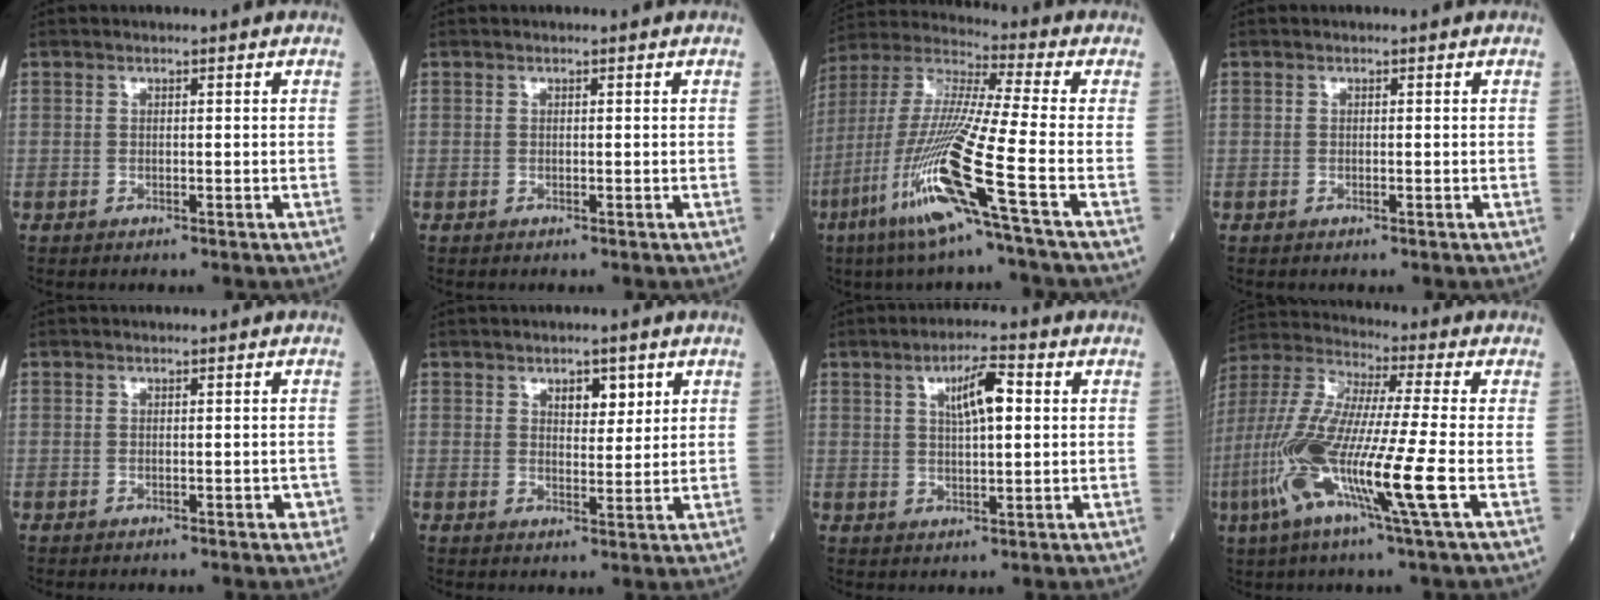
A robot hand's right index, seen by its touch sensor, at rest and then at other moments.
{"total": 0.0}
{"total": 17.4, "force": [-7.5, -1.3, 15.6], "torque": [-0.336, -0.029, -0.152]}
{"total": 0.0}
{"total": 1.4, "force": [-0.5, 0.6, 1.1], "torque": [-0.014, 0.005, -0.005]}
{"total": 3.7, "force": [1.9, 1.8, 2.6], "torque": [-0.034, 0.000, 0.030]}
{"total": 6.3, "force": [1.8, 1.3, 5.9], "torque": [-0.102, 0.010, 0.031]}
{"total": 17.4, "force": [-5.6, -0.3, 16.5], "torque": [-0.348, -0.029, -0.119]}